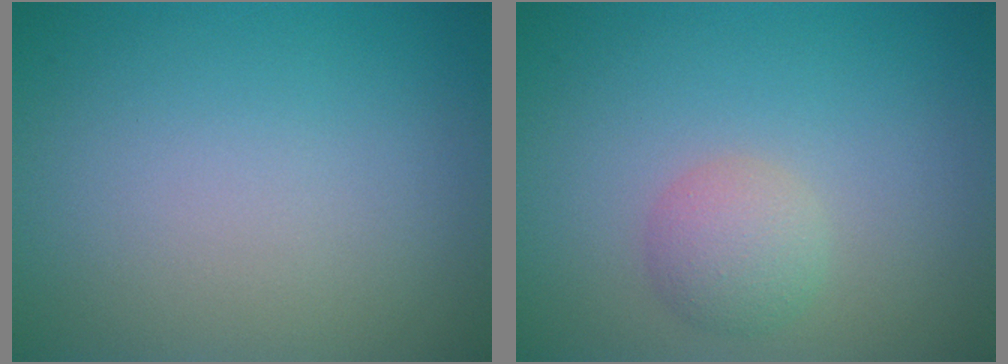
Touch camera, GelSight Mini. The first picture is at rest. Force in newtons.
{"total": 2.3, "press": 2.3, "slide": 0.1}